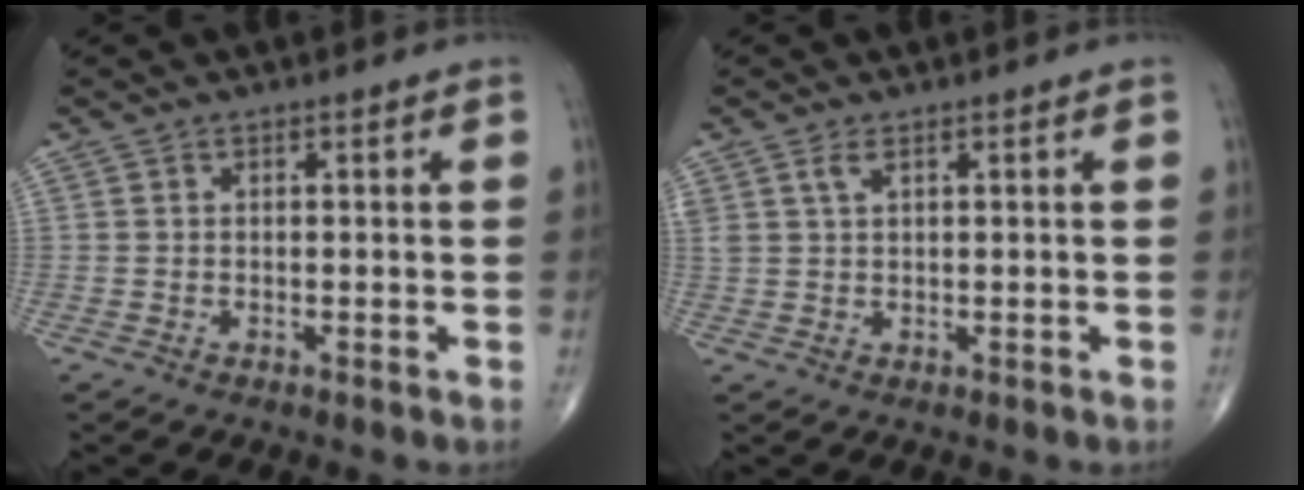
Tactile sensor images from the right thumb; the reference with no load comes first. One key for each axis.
{"total": 2.0, "fx": 1.2, "fy": 0.8, "fz": 1.5, "tx": -0.037, "ty": 0.003, "tz": 0.031}